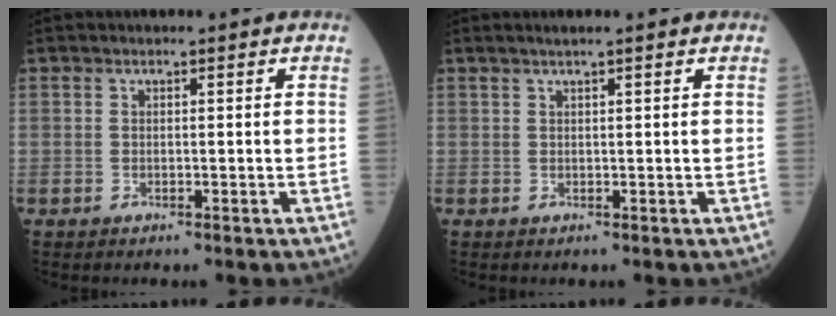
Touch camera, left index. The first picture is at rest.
{"total": 2.0, "force": [1.5, -0.3, 1.3], "torque": [-0.021, 0.014, 0.026]}